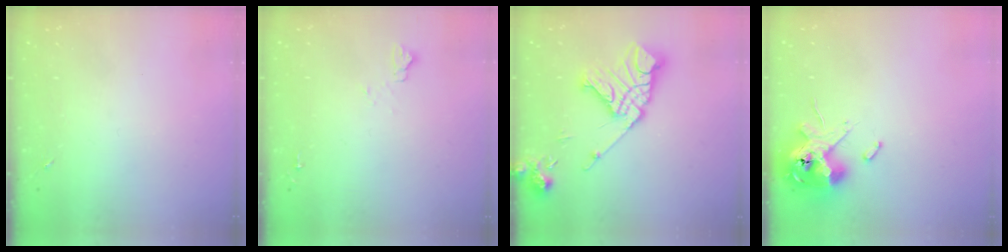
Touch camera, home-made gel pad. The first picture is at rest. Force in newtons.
{"total": 5.4, "press": 5.4, "slide": 0.7}
{"total": 18.0, "press": 17.9, "slide": 2.5}
{"total": 14.6, "press": 14.4, "slide": 2.8}